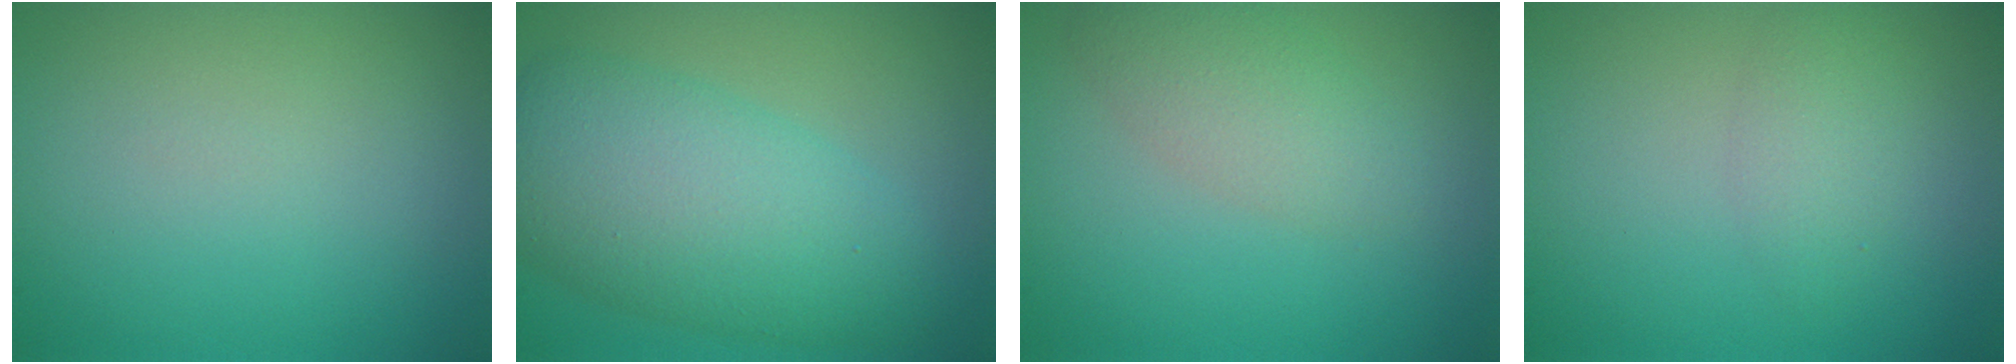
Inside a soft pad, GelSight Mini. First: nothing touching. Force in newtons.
{"total": 8.4, "press": 8.4, "slide": 0.2}
{"total": 3.0, "press": 3.0, "slide": 0.1}
{"total": 1.8, "press": 1.8, "slide": 0.0}